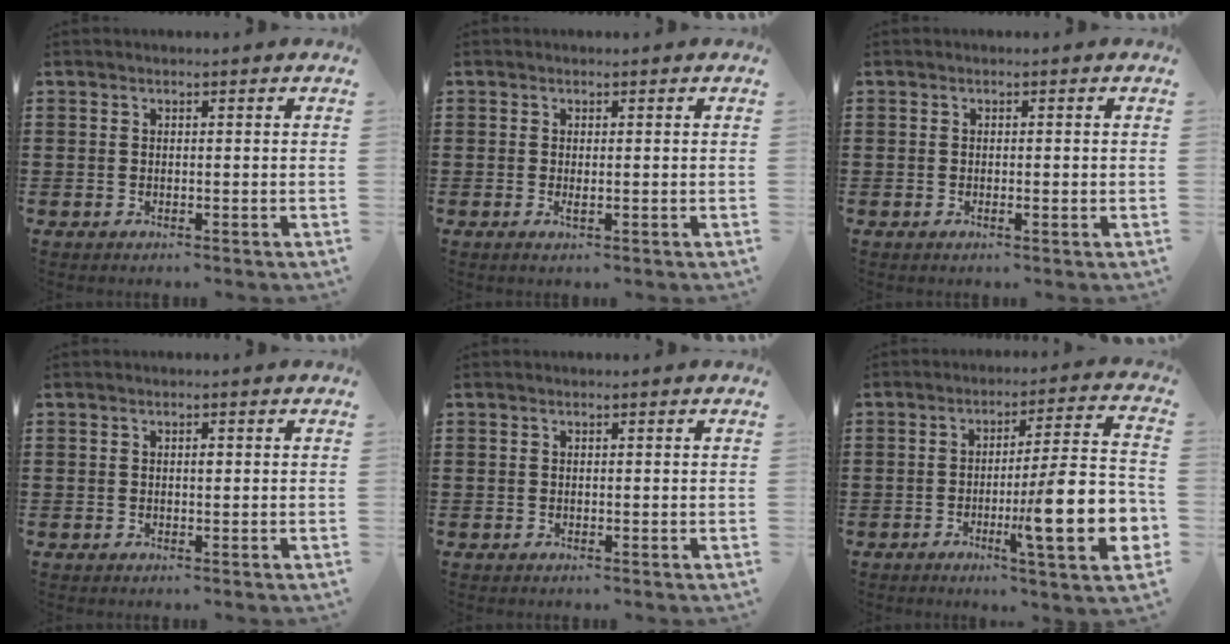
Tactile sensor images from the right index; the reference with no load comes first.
{"total": 0.7, "force": [0.0, 0.1, 0.7], "torque": [-0.014, -0.003, 0.001]}
{"total": 0.9, "force": [-0.2, 0.2, 0.9], "torque": [-0.016, -0.002, -0.002]}
{"total": 0.9, "force": [0.1, 0.4, 0.8], "torque": [-0.016, 0.000, 0.002]}
{"total": 0.0}
{"total": 14.8, "force": [-3.8, 2.2, 14.1], "torque": [-0.230, -0.014, -0.064]}